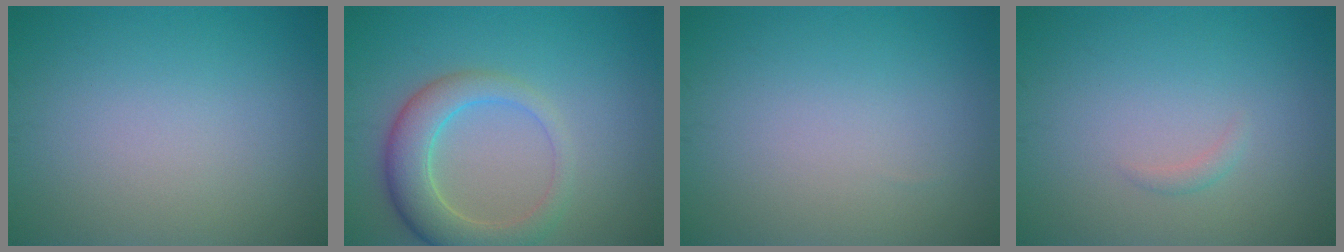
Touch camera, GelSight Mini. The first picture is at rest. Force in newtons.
{"total": 5.2, "press": 5.1, "slide": 0.4}
{"total": 0.0}
{"total": 0.7, "press": 0.7, "slide": 0.0}